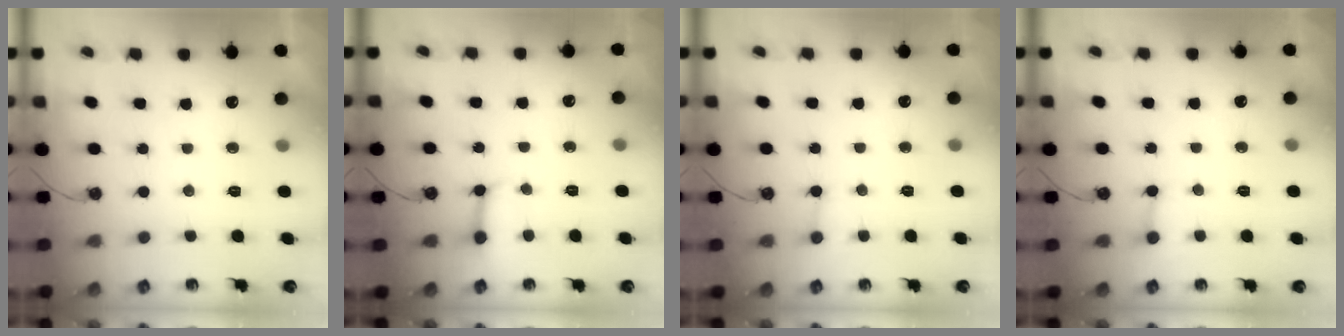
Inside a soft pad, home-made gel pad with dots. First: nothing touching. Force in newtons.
{"total": 4.5, "press": 4.5, "slide": 0.6}
{"total": 2.8, "press": 2.8, "slide": 0.2}
{"total": 3.0, "press": 3.0, "slide": 0.2}